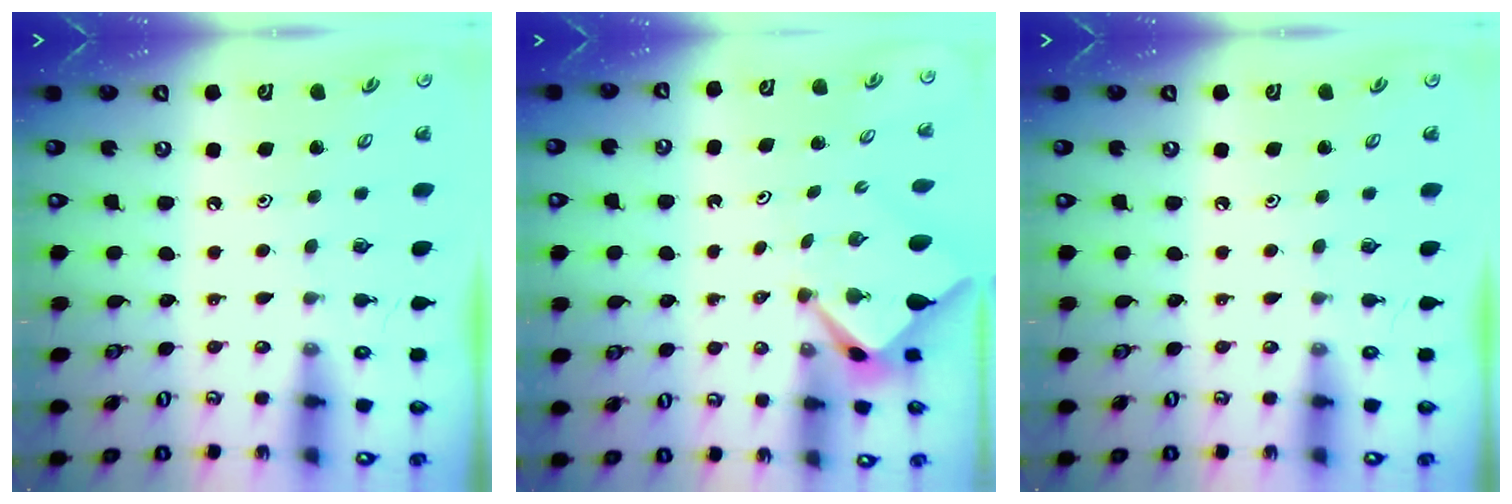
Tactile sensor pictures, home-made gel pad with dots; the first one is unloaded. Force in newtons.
{"total": 2.2, "press": 2.2, "slide": 0.2}
{"total": 0.0}